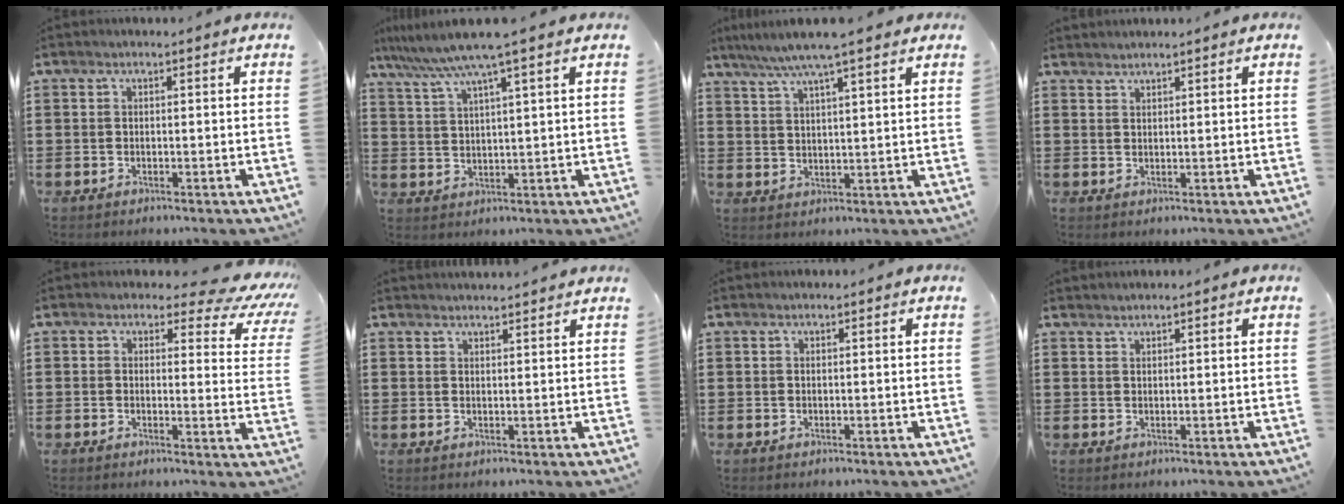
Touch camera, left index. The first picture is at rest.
{"total": 6.7, "force": [4.9, -0.4, 4.5], "torque": [-0.102, -0.021, 0.082]}
{"total": 6.2, "force": [5.0, -0.1, 3.7], "torque": [-0.085, -0.014, 0.086]}
{"total": 1.3, "force": [1.3, -0.1, -0.1], "torque": [0.000, -0.001, 0.026]}
{"total": 3.6, "force": [2.6, 1.6, 2.0], "torque": [-0.038, -0.016, 0.040]}
{"total": 1.6, "force": [1.6, 0.0, -0.2], "torque": [-0.001, -0.001, 0.032]}
{"total": 0.0}
{"total": 1.0, "force": [1.0, 0.0, 0.0], "torque": [-0.003, -0.002, 0.021]}